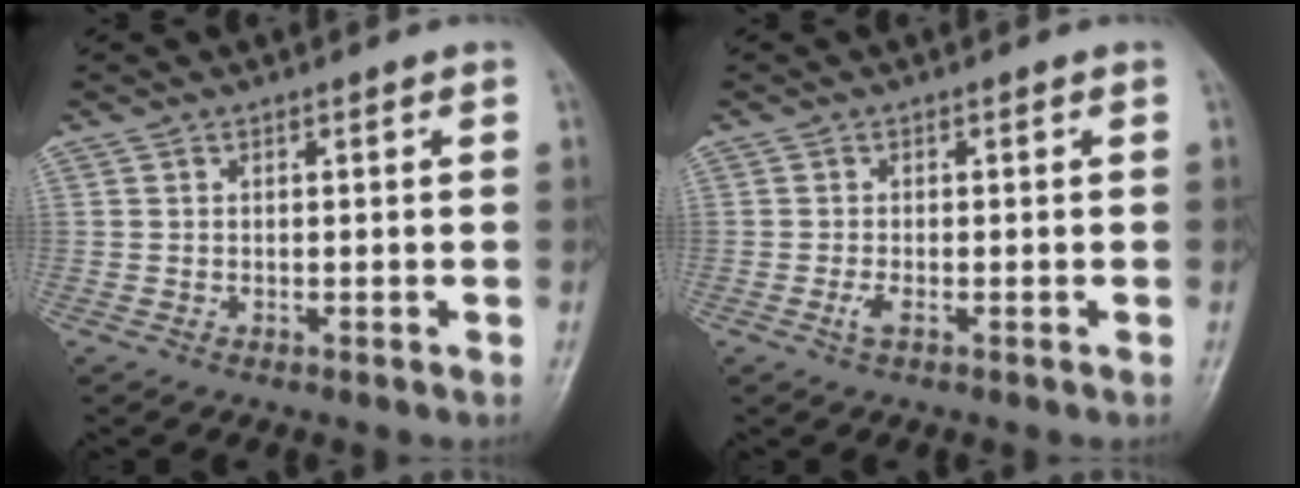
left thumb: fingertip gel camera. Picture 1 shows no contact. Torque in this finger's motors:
{"motor_torque": [-0.11, 0.15, 0.07, 0.01, 0.00]}